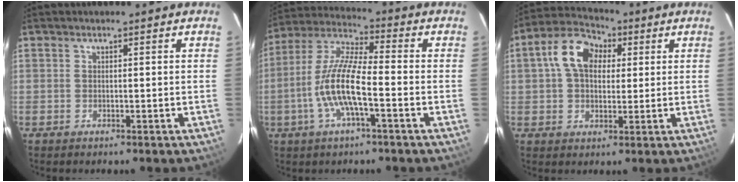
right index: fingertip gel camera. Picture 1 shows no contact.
{"total": 12.5, "force": [-3.6, 2.7, 11.7], "torque": [-0.242, -0.001, -0.073]}
{"total": 11.0, "force": [3.1, 7.4, 7.5], "torque": [-0.150, 0.040, 0.046]}